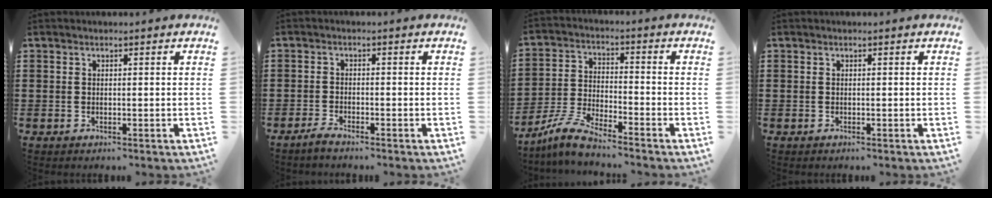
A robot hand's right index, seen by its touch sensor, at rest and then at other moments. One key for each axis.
{"total": 1.6, "fx": -1.5, "fy": -0.1, "fz": 0.6, "tx": -0.020, "ty": -0.005, "tz": -0.030}
{"total": 6.5, "fx": -6.0, "fy": 0.2, "fz": 2.7, "tx": -0.077, "ty": -0.011, "tz": -0.120}
{"total": 0.0}